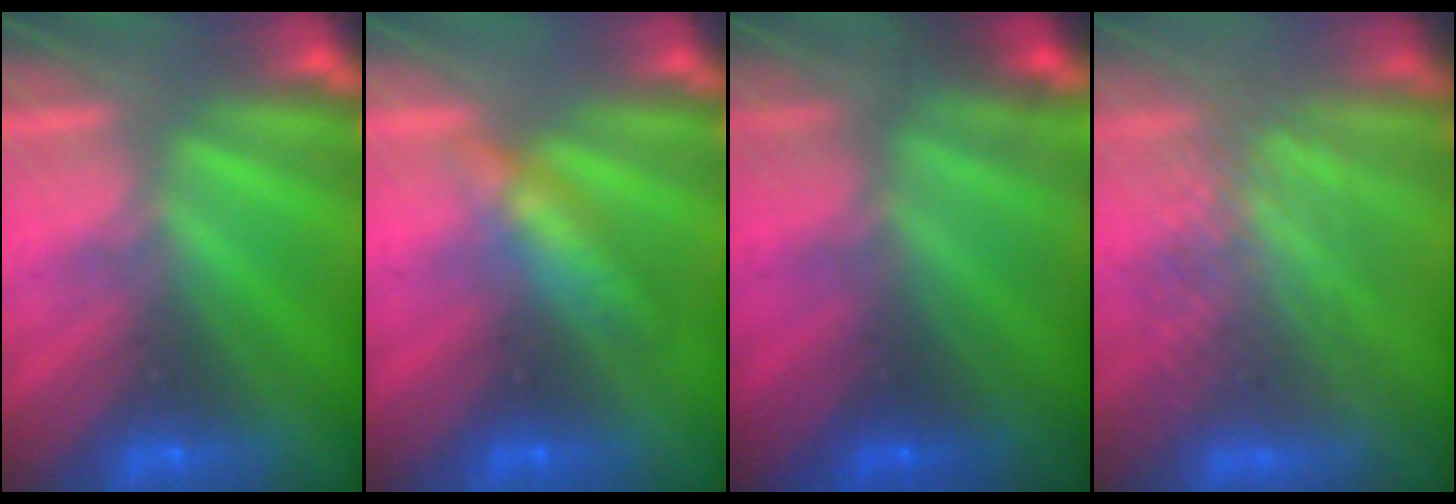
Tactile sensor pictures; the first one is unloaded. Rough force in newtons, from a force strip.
{"total": 3.4}
{"total": 4.5}
{"total": 3.1}